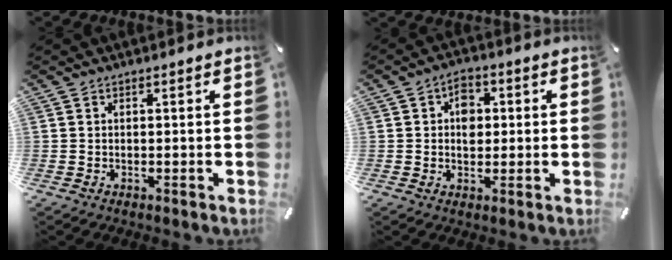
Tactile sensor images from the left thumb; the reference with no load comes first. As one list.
[{"total": 5.6, "force": [0.5, 4.2, 3.7], "torque": [-0.041, -0.001, 0.003]}]